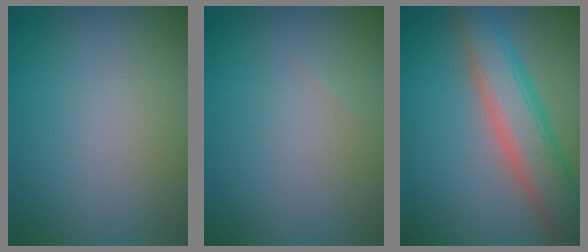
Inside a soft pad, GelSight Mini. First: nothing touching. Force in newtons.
{"total": 0.0}
{"total": 6.6, "press": 6.6, "slide": 0.2}